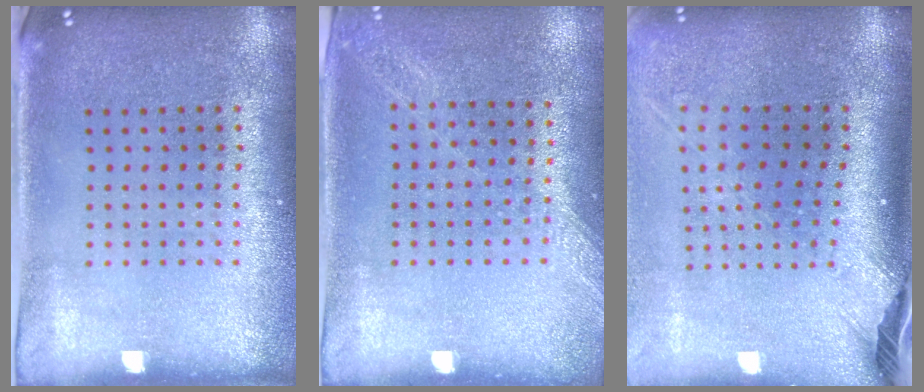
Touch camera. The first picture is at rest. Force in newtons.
{"total": 1.1, "press": 1.1, "slide": 0.2}
{"total": 2.6, "press": 1.8, "slide": 1.8}